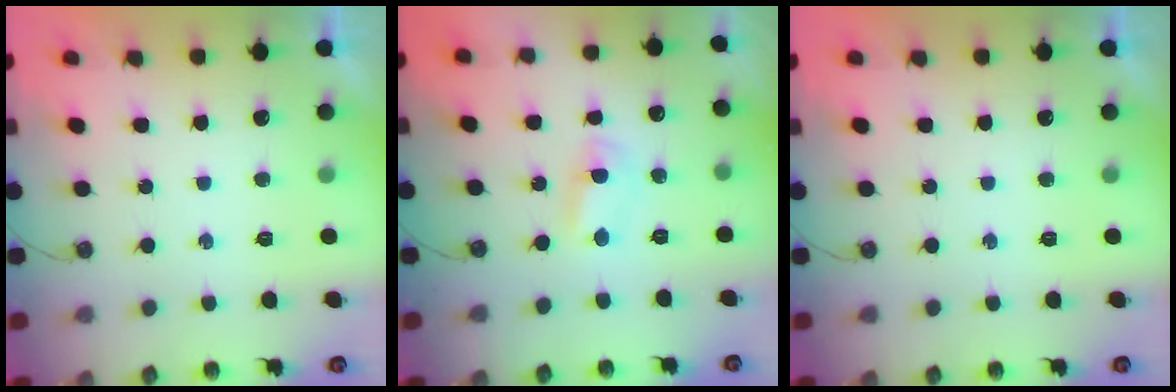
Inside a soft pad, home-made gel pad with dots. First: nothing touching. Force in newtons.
{"total": 2.7, "press": 2.7, "slide": 0.3}
{"total": 0.0}